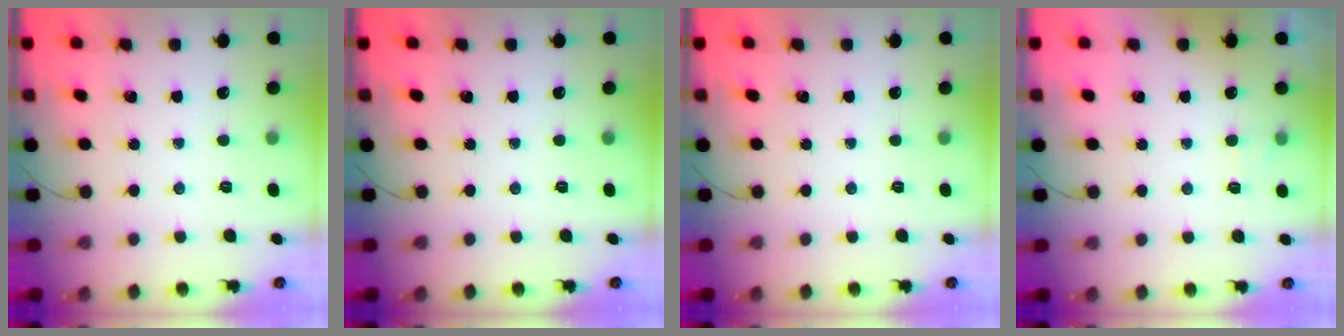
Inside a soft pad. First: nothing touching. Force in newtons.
{"total": 0.0}
{"total": 0.0}
{"total": 2.2, "press": 1.8, "slide": 1.3}